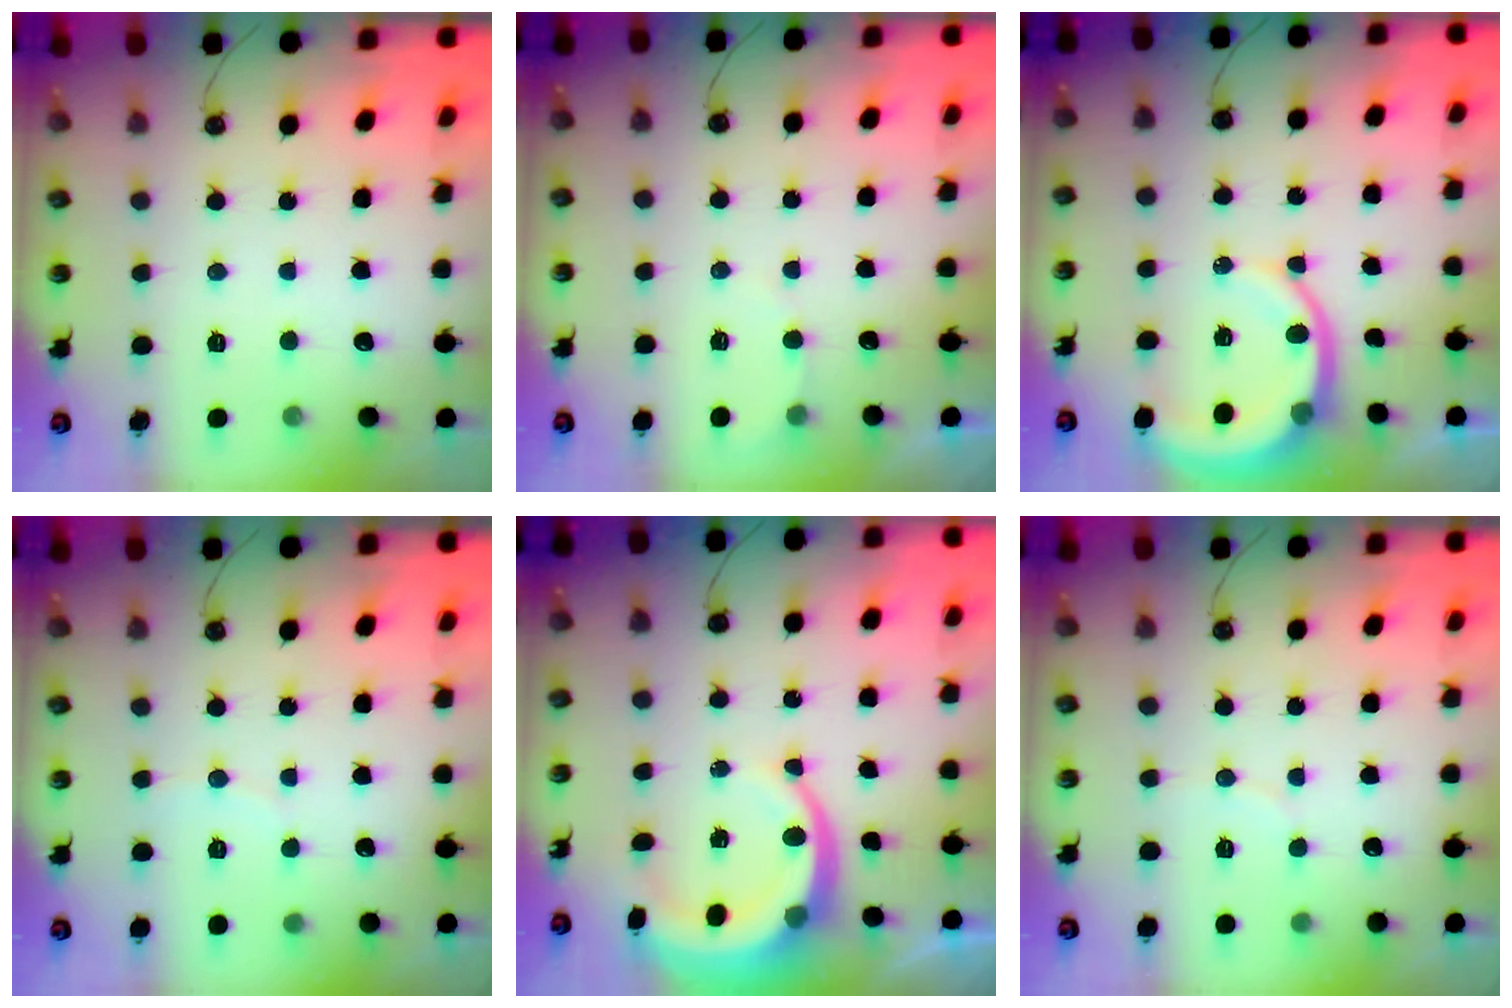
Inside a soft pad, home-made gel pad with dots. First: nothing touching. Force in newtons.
{"total": 3.0, "press": 3.0, "slide": 0.3}
{"total": 8.2, "press": 8.2, "slide": 0.9}
{"total": 2.6, "press": 2.6, "slide": 0.3}
{"total": 11.0, "press": 10.8, "slide": 1.8}
{"total": 3.8, "press": 3.7, "slide": 0.4}